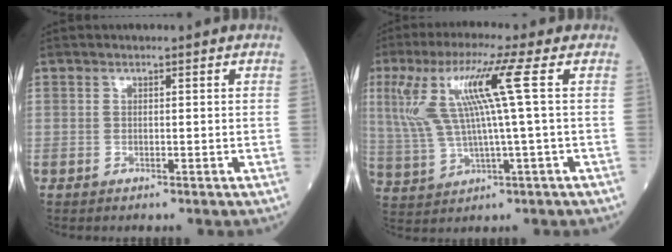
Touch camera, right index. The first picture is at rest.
{"total": 11.7, "force": [3.0, -0.2, 11.3], "torque": [-0.251, 0.019, 0.060]}